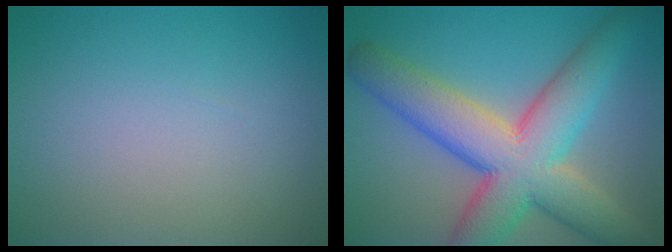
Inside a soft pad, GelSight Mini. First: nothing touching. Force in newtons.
{"total": 11.2, "press": 11.2, "slide": 0.5}